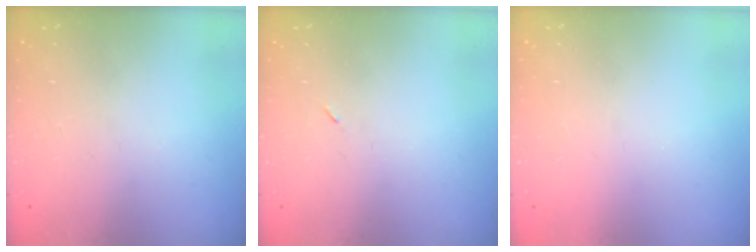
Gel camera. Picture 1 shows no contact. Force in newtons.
{"total": 2.6, "press": 2.3, "slide": 1.2}
{"total": 1.5, "press": 1.5, "slide": 0.1}